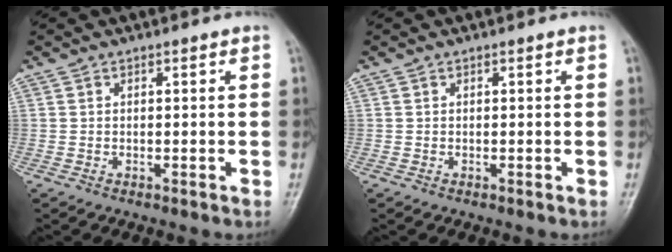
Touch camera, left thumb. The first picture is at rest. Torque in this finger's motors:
{"motor_torque": [0.00, 0.00, -0.02, 0.00, 0.00]}